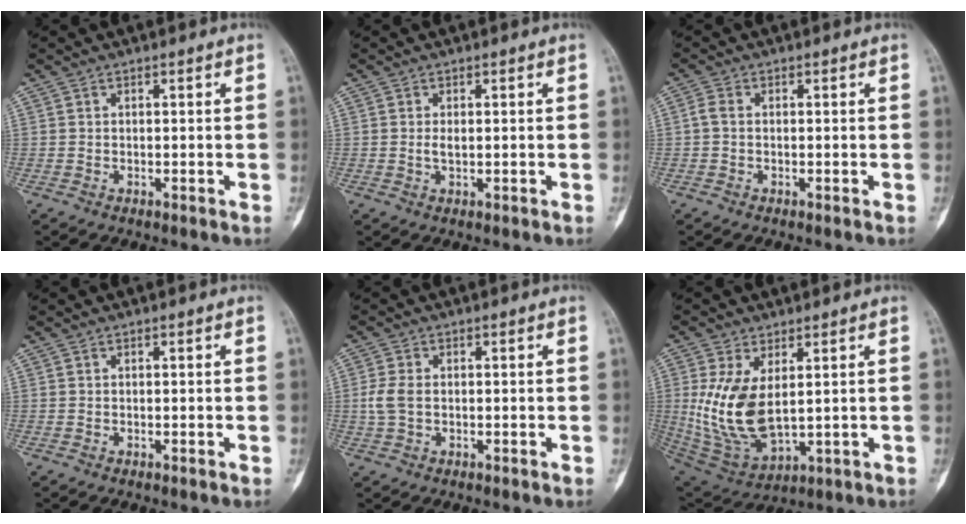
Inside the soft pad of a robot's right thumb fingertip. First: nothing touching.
{"total": 1.4, "force": [0.1, 0.6, 1.3], "torque": [-0.026, -0.002, 0.005]}
{"total": 1.7, "force": [-0.1, 1.1, 1.3], "torque": [-0.031, 0.000, -0.008]}
{"total": 0.0}
{"total": 3.6, "force": [-0.1, 2.2, 2.8], "torque": [-0.072, 0.002, -0.004]}
{"total": 13.9, "force": [2.0, 7.3, 11.7], "torque": [-0.232, -0.019, 0.062]}